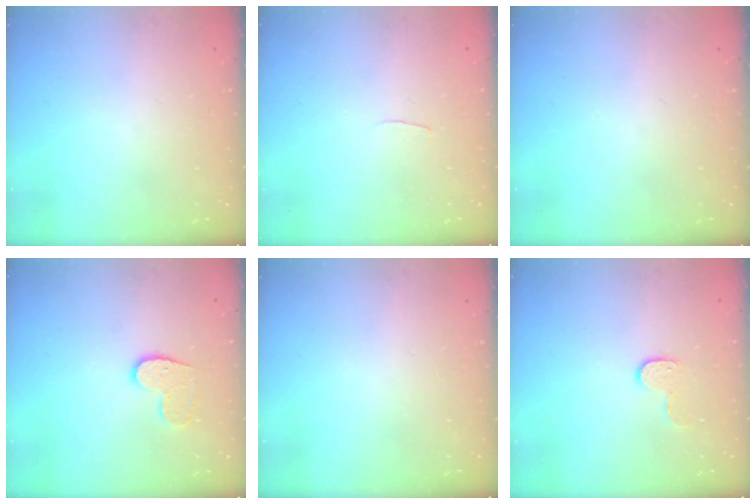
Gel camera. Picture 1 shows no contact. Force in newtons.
{"total": 2.0, "press": 2.0, "slide": 0.2}
{"total": 0.0}
{"total": 8.2, "press": 8.2, "slide": 0.2}
{"total": 0.0}
{"total": 5.9, "press": 5.9, "slide": 0.5}